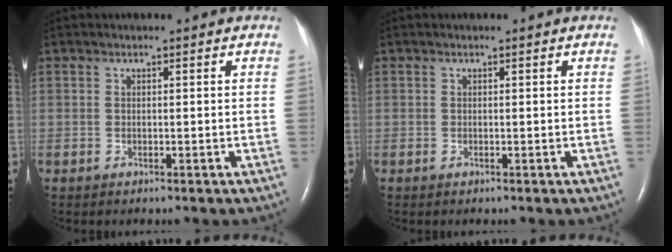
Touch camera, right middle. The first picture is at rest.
{"total": 0.0}